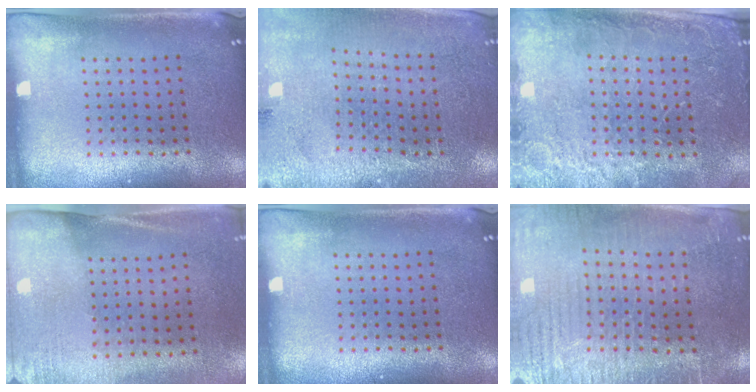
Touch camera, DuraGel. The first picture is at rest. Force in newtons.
{"total": 2.8, "press": 2.8, "slide": 0.3}
{"total": 2.8, "press": 2.8, "slide": 0.2}
{"total": 2.6, "press": 2.3, "slide": 1.3}
{"total": 0.0}
{"total": 3.5, "press": 3.3, "slide": 1.2}